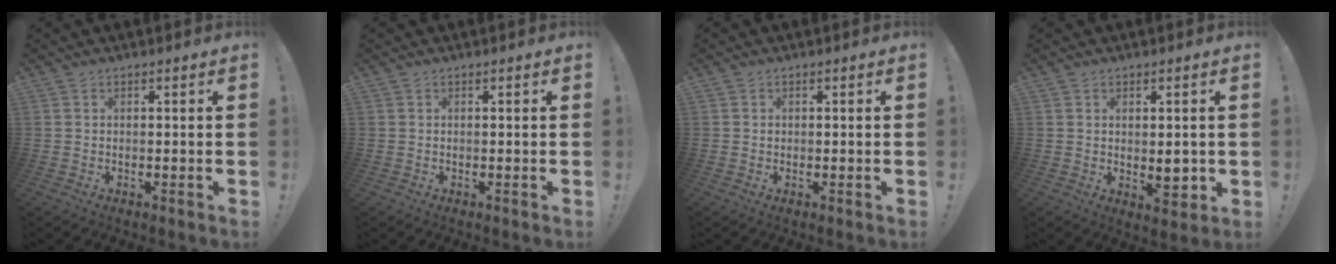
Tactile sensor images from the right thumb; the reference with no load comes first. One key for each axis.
{"total": 0.0}
{"total": 0.5, "fx": -0.1, "fy": 0.5, "fz": -0.2, "tx": 0.003, "ty": 0.002, "tz": -0.002}
{"total": 4.7, "fx": 0.2, "fy": 2.6, "fz": 3.9, "tx": -0.041, "ty": -0.003, "tz": 0.004}